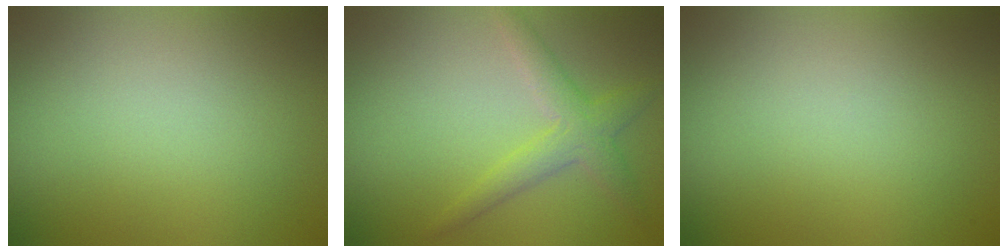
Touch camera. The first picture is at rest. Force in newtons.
{"total": 2.8, "press": 2.8, "slide": 0.1}
{"total": 0.0}